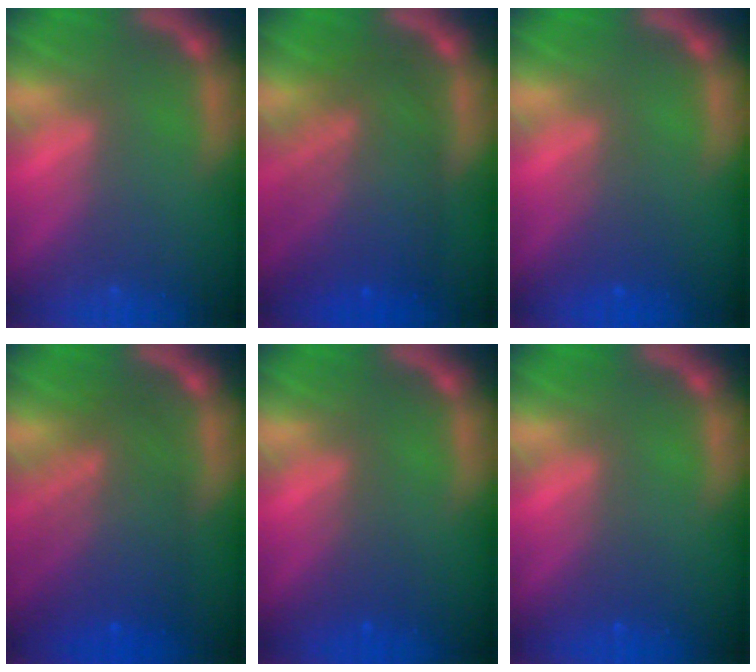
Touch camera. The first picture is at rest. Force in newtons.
{"total": 8.6}
{"total": 2.0}
{"total": 7.5}
{"total": 1.5}
{"total": 1.0}